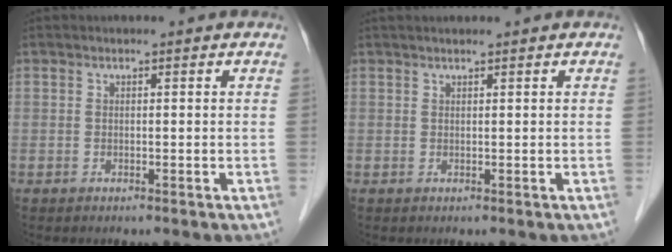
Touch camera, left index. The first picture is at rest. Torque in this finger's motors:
{"motor_torque": [0.44, -0.48, 0.03, -0.01]}